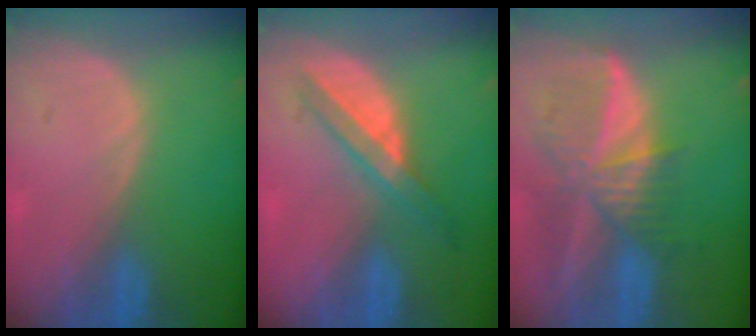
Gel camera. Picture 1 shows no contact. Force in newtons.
{"total": 5.9, "press": 5.4, "slide": 2.6}
{"total": 9.4, "press": 8.1, "slide": 4.7}